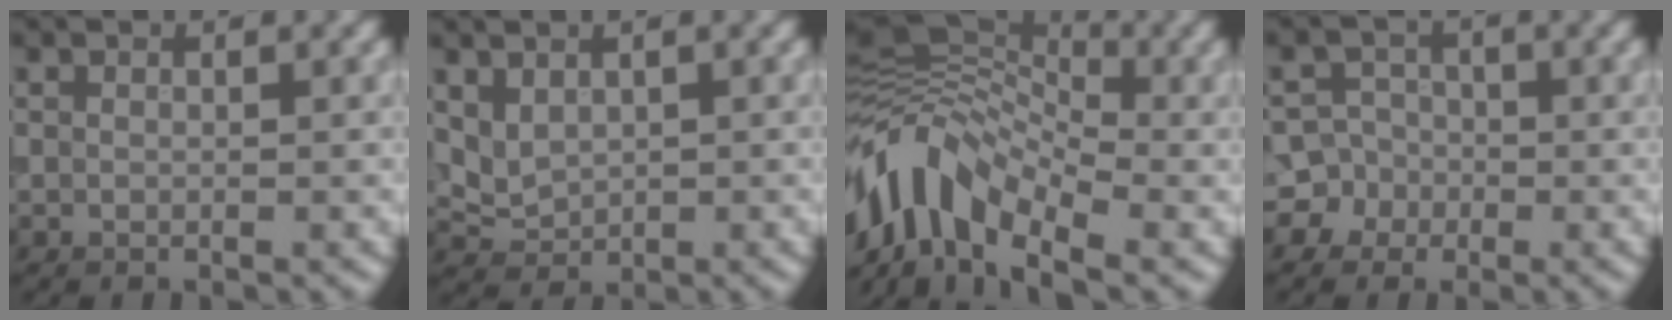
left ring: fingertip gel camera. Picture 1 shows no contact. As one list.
[{"total": 2.0, "force": [0.8, 1.5, 1.0], "torque": [-0.019, -0.004, 0.023]}, {"total": 9.5, "force": [-3.7, 5.6, 6.6], "torque": [-0.116, 0.017, -0.090]}, {"total": 4.9, "force": [-1.8, 4.5, 0.3], "torque": [0.024, 0.010, -0.052]}]